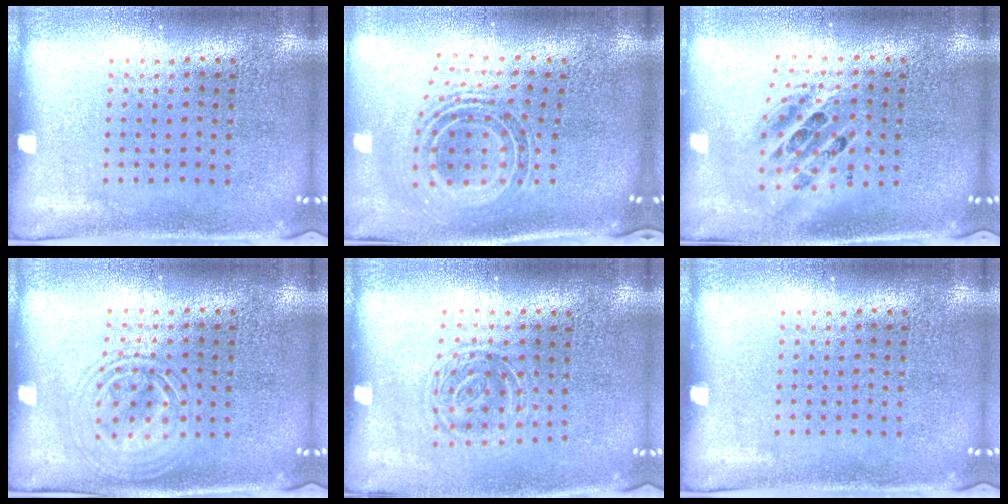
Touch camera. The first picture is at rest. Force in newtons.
{"total": 1.3, "press": 1.1, "slide": 0.8}
{"total": 1.8, "press": 1.5, "slide": 1.1}
{"total": 2.6, "press": 2.6, "slide": 0.3}
{"total": 1.2, "press": 1.0, "slide": 0.7}
{"total": 0.0}